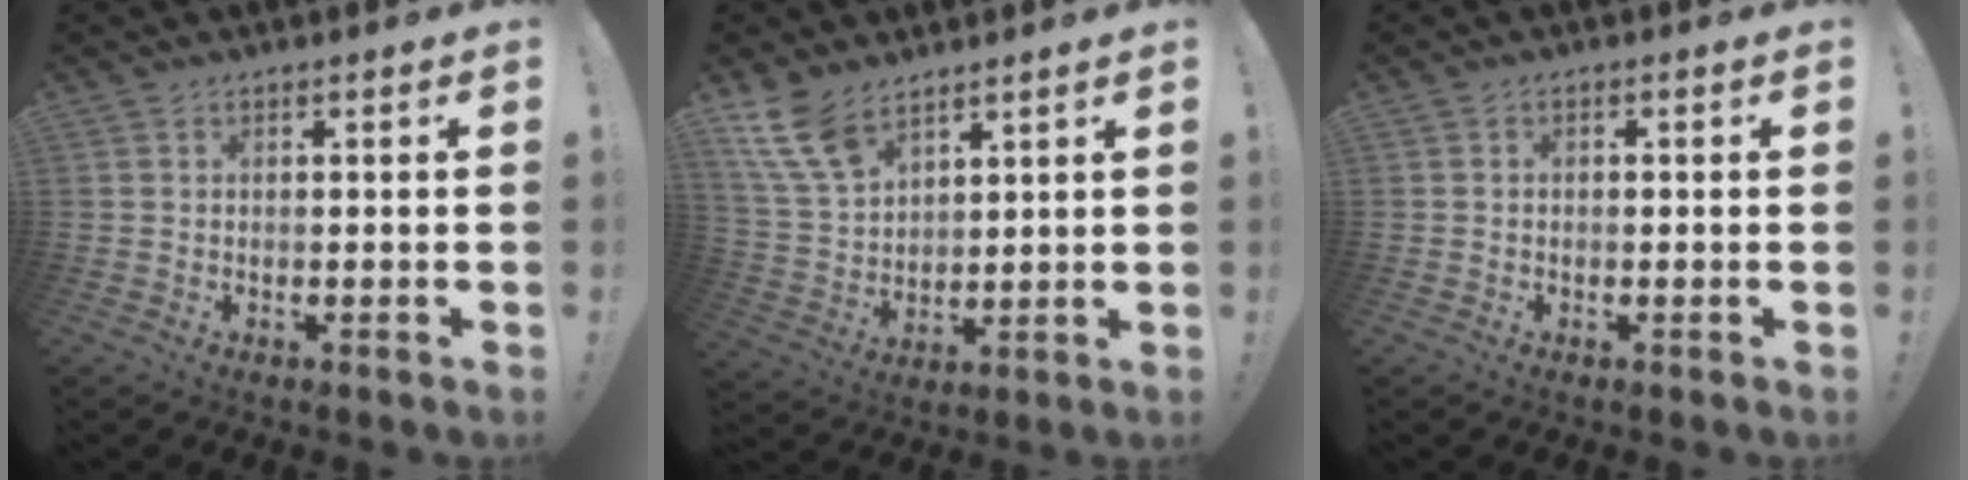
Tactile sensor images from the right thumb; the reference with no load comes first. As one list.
[{"total": 11.8, "force": [8.1, 6.2, 5.9], "torque": [-0.130, -0.040, 0.159]}, {"total": 1.0, "force": [-0.6, 0.6, 0.4], "torque": [-0.011, 0.006, -0.011]}]